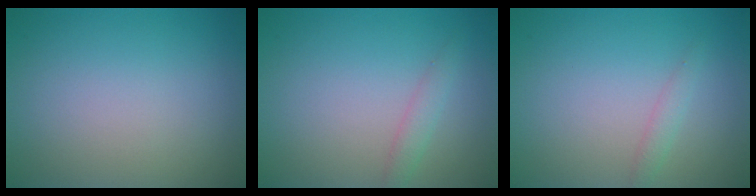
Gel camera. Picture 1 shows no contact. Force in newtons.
{"total": 1.4, "press": 1.4, "slide": 0.1}
{"total": 1.1, "press": 1.1, "slide": 0.1}